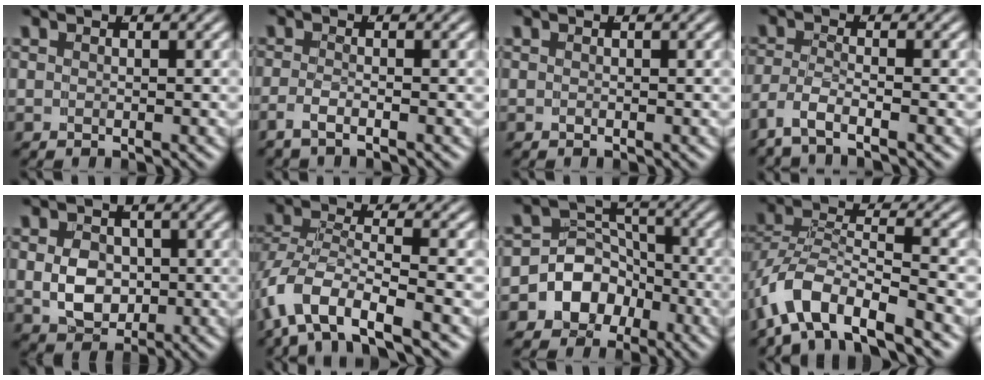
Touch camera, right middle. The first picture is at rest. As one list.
[{"total": 1.6, "force": [-1.2, 0.1, 1.0], "torque": [-0.032, -0.006, -0.021]}, {"total": 0.0}, {"total": 3.3, "force": [-2.2, 1.3, 2.0], "torque": [-0.066, -0.022, -0.031]}, {"total": 4.3, "force": [-0.2, 3.3, 2.7], "torque": [-0.044, -0.013, 0.005]}, {"total": 5.6, "force": [-2.8, 2.9, 3.9], "torque": [-0.110, -0.023, -0.036]}, {"total": 10.1, "force": [-2.9, 8.8, 3.9], "torque": [-0.086, -0.026, -0.055]}, {"total": 6.3, "force": [-3.4, 3.4, 4.0], "torque": [-0.102, -0.019, -0.052]}]